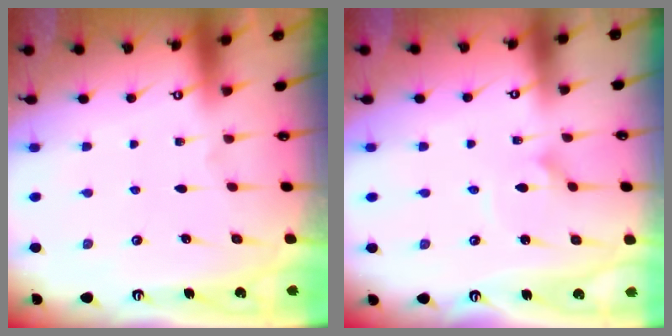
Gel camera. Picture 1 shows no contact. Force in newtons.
{"total": 2.4, "press": 2.4, "slide": 0.1}